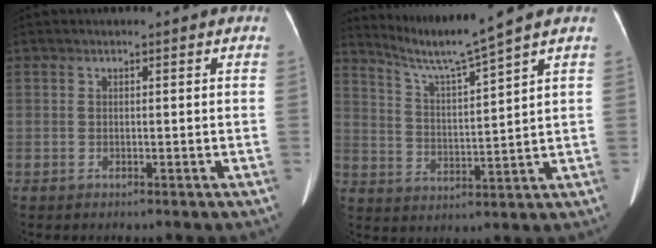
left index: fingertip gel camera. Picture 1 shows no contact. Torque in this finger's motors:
{"motor_torque": [0.26, -0.75, -0.02, 0.02]}